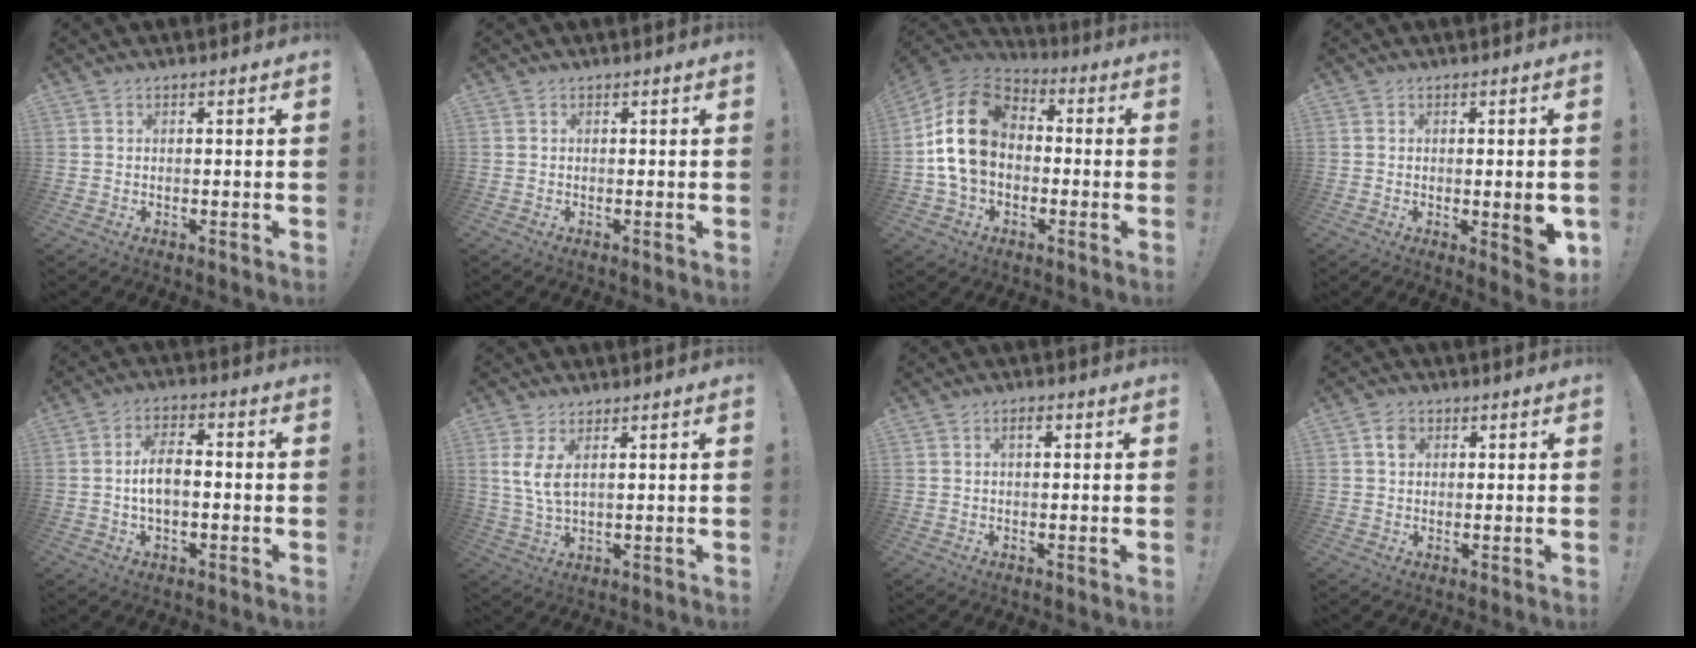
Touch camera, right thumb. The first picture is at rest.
{"total": 0.0}
{"total": 18.4, "force": [1.9, 13.4, 12.5], "torque": [-0.220, 0.022, 0.043]}
{"total": 5.0, "force": [-0.5, 1.6, 4.8], "torque": [-0.056, -0.007, -0.002]}
{"total": 7.1, "force": [-0.8, 3.8, 5.9], "torque": [-0.094, 0.004, -0.015]}
{"total": 6.2, "force": [2.6, 2.2, 5.1], "torque": [-0.098, -0.012, 0.047]}
{"total": 2.0, "force": [0.6, 0.8, 1.7], "torque": [-0.029, 0.005, 0.007]}
{"total": 3.5, "force": [1.2, 2.9, 1.6], "torque": [-0.021, 0.002, 0.020]}